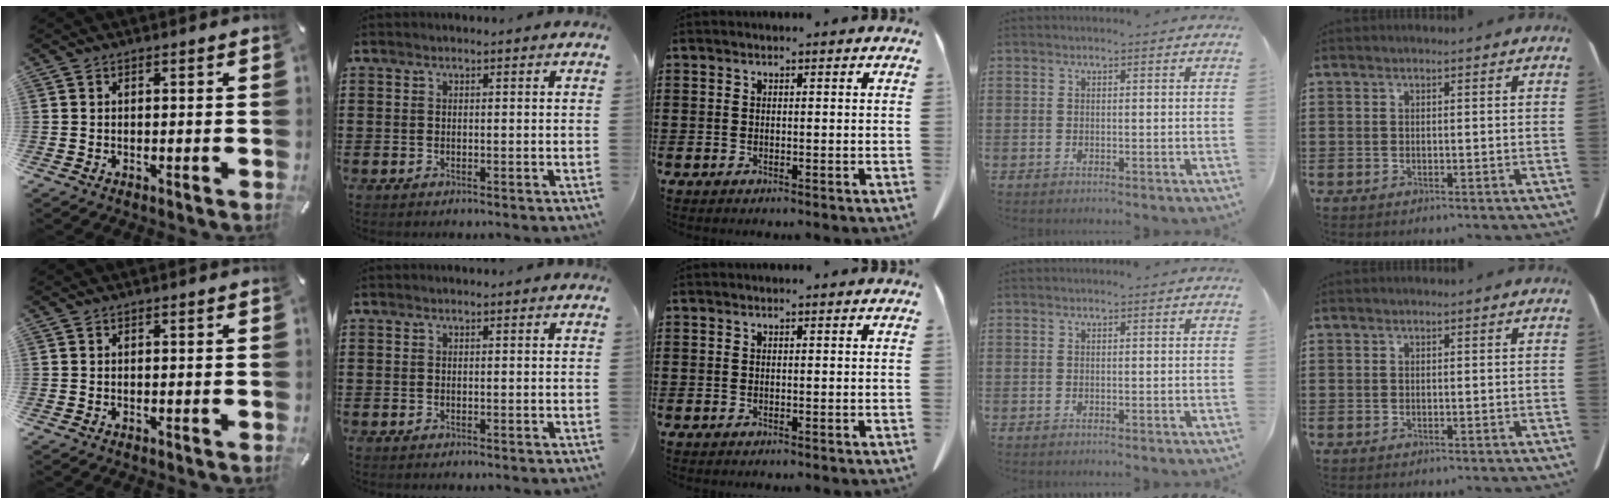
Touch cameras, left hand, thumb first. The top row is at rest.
{}